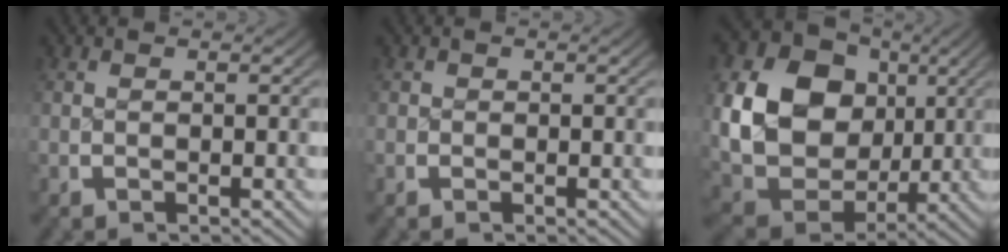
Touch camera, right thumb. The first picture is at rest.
{"total": 0.7, "force": [0.1, 0.4, -0.6], "torque": [0.014, 0.000, 0.001]}
{"total": 16.8, "force": [1.2, 13.6, 9.7], "torque": [-0.217, -0.051, 0.035]}